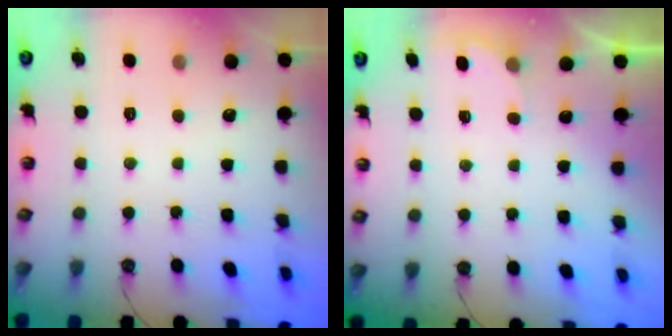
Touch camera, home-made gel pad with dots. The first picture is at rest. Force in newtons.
{"total": 1.8, "press": 1.7, "slide": 0.8}